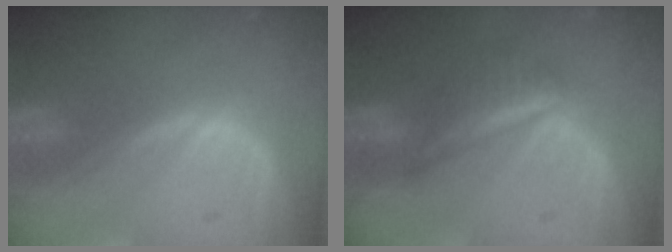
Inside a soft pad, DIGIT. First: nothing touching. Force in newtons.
{"total": 5.9, "press": 5.2, "slide": 2.8}